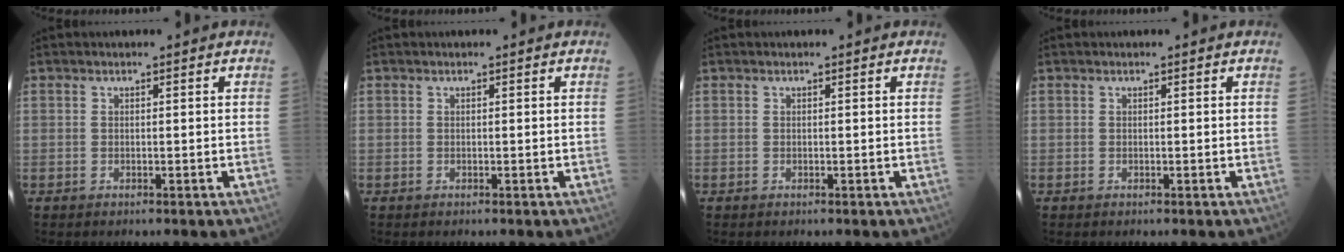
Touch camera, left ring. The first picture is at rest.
{"total": 0.0}
{"total": 0.0}
{"total": 0.0}